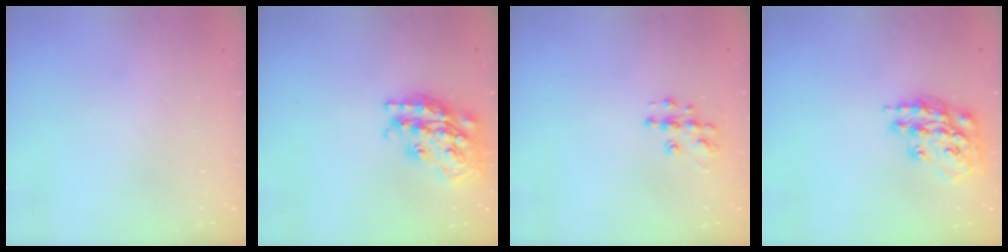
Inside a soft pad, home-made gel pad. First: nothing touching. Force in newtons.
{"total": 22.6, "press": 22.5, "slide": 1.7}
{"total": 7.9, "press": 7.9, "slide": 0.3}
{"total": 16.3, "press": 16.2, "slide": 1.1}